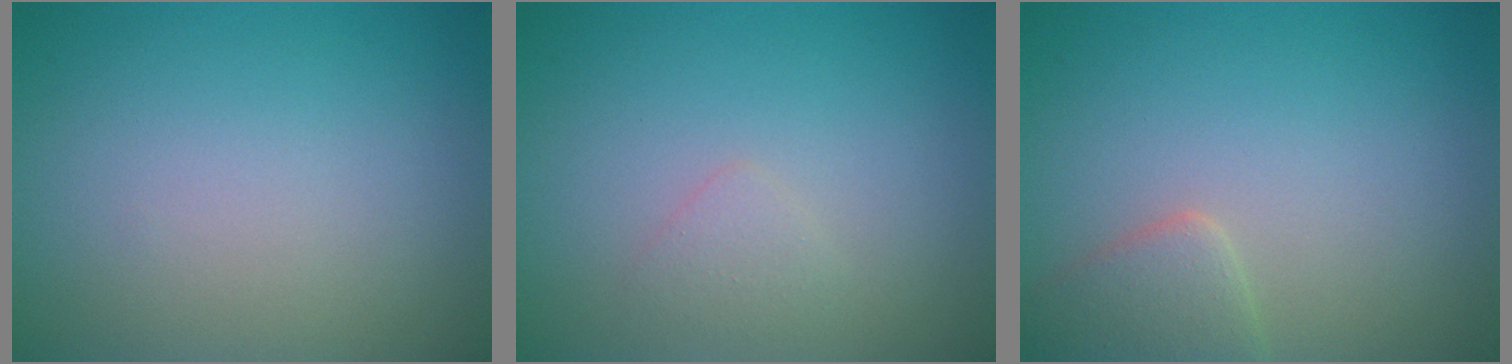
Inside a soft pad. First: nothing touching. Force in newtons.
{"total": 1.1, "press": 1.1, "slide": 0.1}
{"total": 2.4, "press": 2.4, "slide": 0.1}